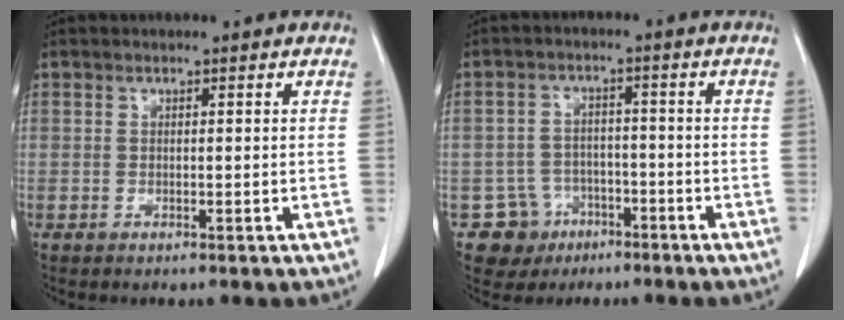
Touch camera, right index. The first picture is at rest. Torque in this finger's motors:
{"motor_torque": [-0.38, -0.03, -0.80, -0.12]}